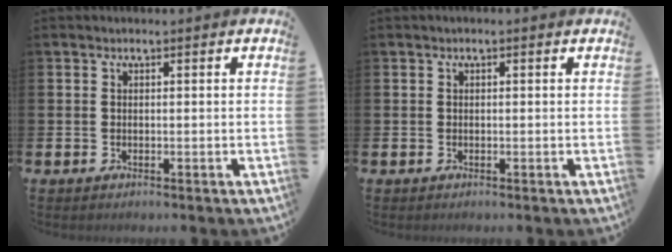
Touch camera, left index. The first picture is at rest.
{"total": 0.0}